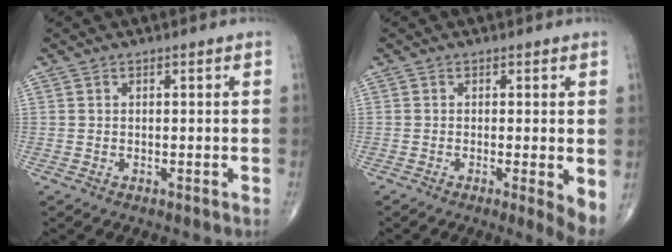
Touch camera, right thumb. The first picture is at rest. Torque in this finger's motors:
{"motor_torque": [-0.02, 0.47, 0.05, -0.19, 0.02]}